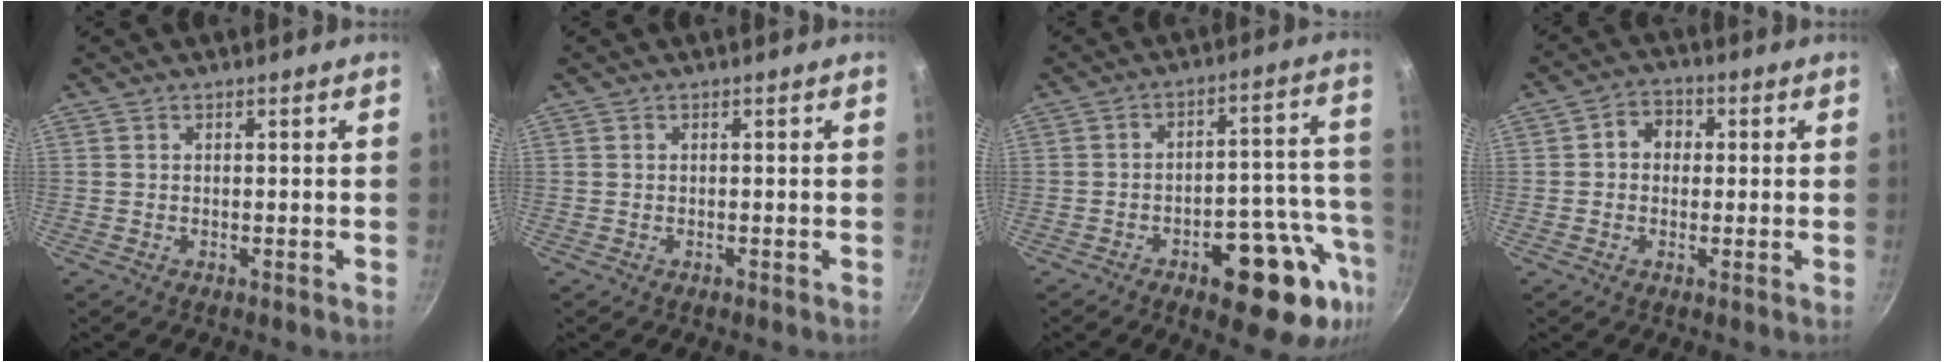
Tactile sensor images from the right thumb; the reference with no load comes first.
{"total": 0.0}
{"total": 17.6, "force": [-8.2, 7.5, 13.6], "torque": [-0.129, 0.048, -0.110]}
{"total": 5.2, "force": [0.6, 4.3, 2.8], "torque": [-0.018, 0.010, -0.002]}